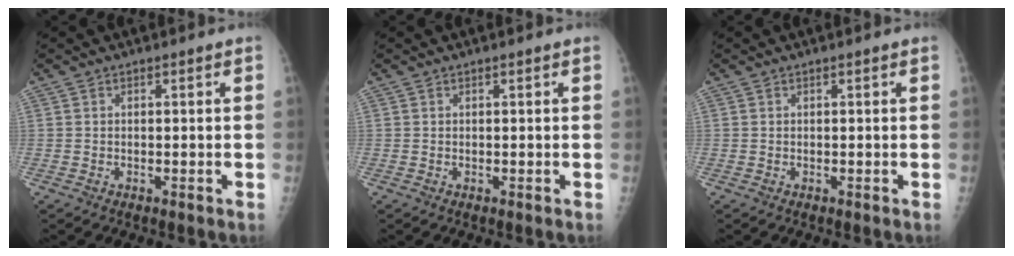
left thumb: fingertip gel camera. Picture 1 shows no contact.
{"total": 0.0}
{"total": 0.0}